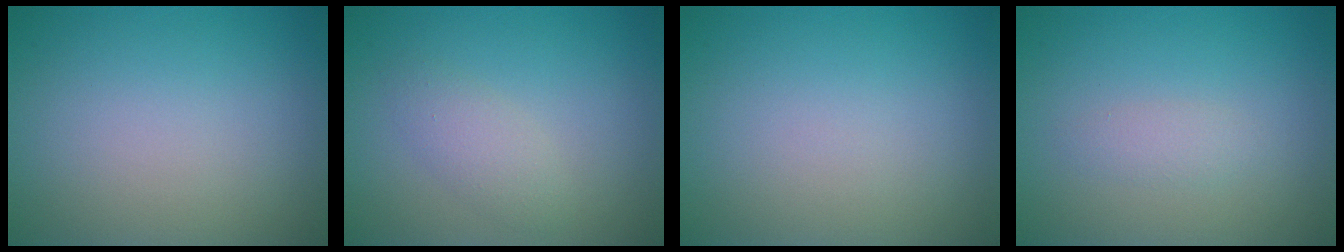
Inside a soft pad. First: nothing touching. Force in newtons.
{"total": 2.0, "press": 2.0, "slide": 0.1}
{"total": 0.0}
{"total": 1.1, "press": 1.1, "slide": 0.1}